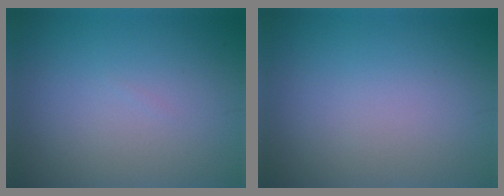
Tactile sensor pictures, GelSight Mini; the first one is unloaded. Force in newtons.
{"total": 0.0}